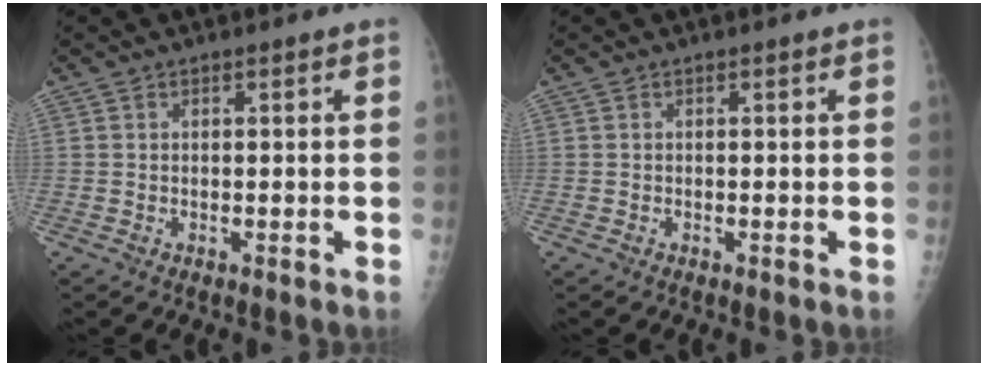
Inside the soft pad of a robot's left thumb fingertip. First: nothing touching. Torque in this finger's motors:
{"motor_torque": [0.12, 0.05, 0.08, 0.05, 0.00]}